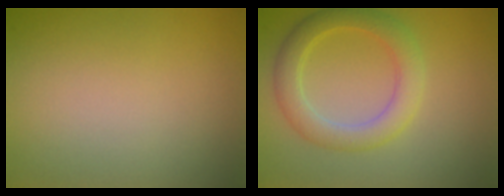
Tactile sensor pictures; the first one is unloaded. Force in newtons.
{"total": 3.8, "press": 3.8, "slide": 0.2}